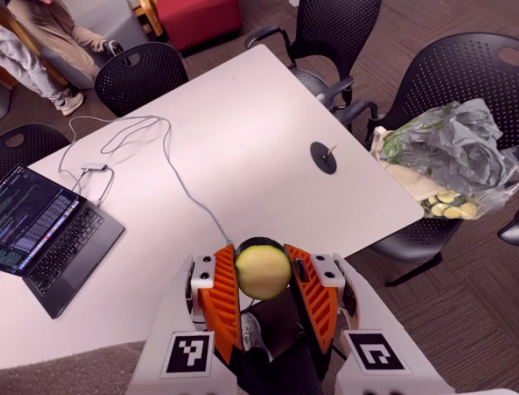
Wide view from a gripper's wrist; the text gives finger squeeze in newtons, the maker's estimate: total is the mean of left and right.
{"total": 8.4, "left": 8.0, "right": 8.8}